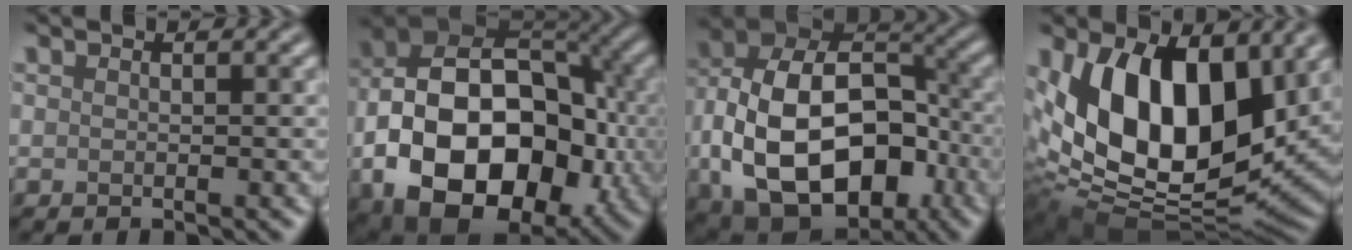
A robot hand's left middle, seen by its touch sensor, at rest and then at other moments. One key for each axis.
{"total": 17.6, "fx": -3.6, "fy": 12.2, "fz": 12.2, "tx": -0.214, "ty": -0.017, "tz": -0.052}
{"total": 16.0, "fx": -3.2, "fy": 11.1, "fz": 11.2, "tx": -0.207, "ty": -0.019, "tz": -0.048}
{"total": 16.1, "fx": 3.5, "fy": 9.6, "fz": 12.4, "tx": -0.212, "ty": -0.009, "tz": 0.053}